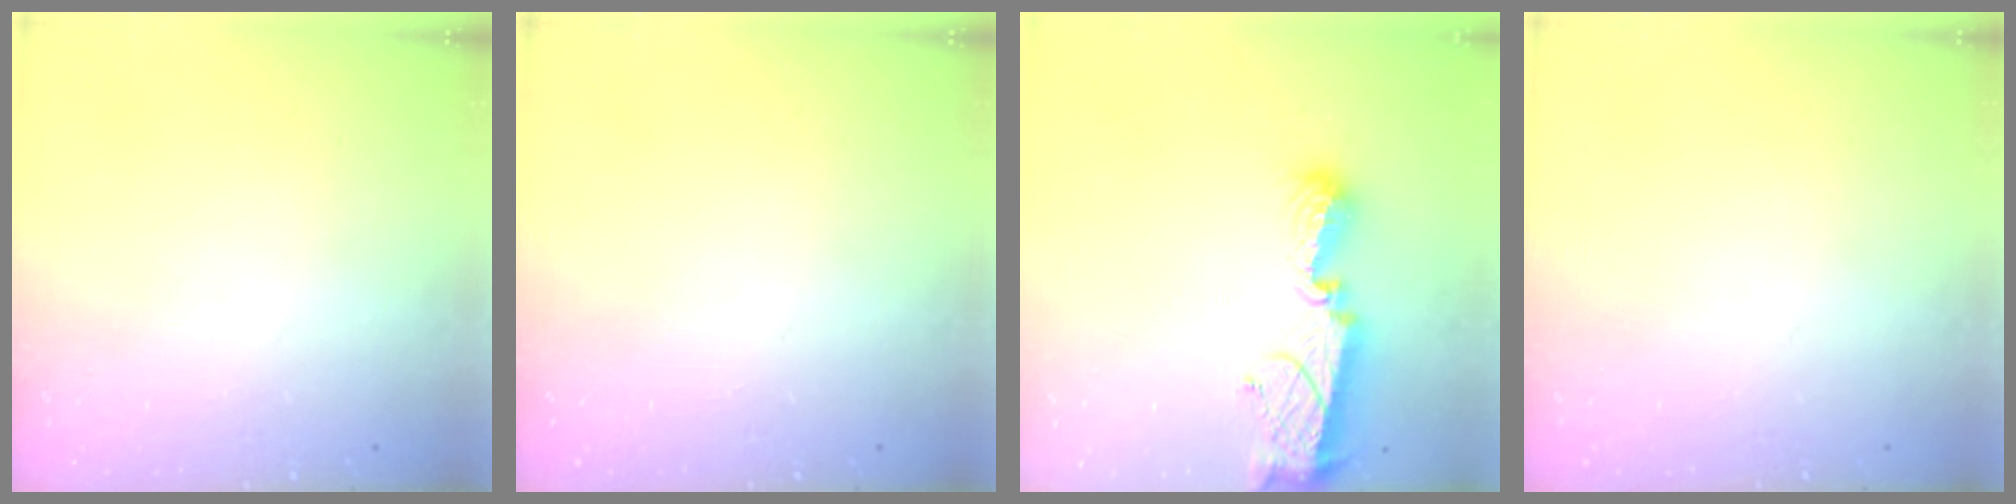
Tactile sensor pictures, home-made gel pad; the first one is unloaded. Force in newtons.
{"total": 0.0}
{"total": 9.8, "press": 9.8, "slide": 0.5}
{"total": 0.0}